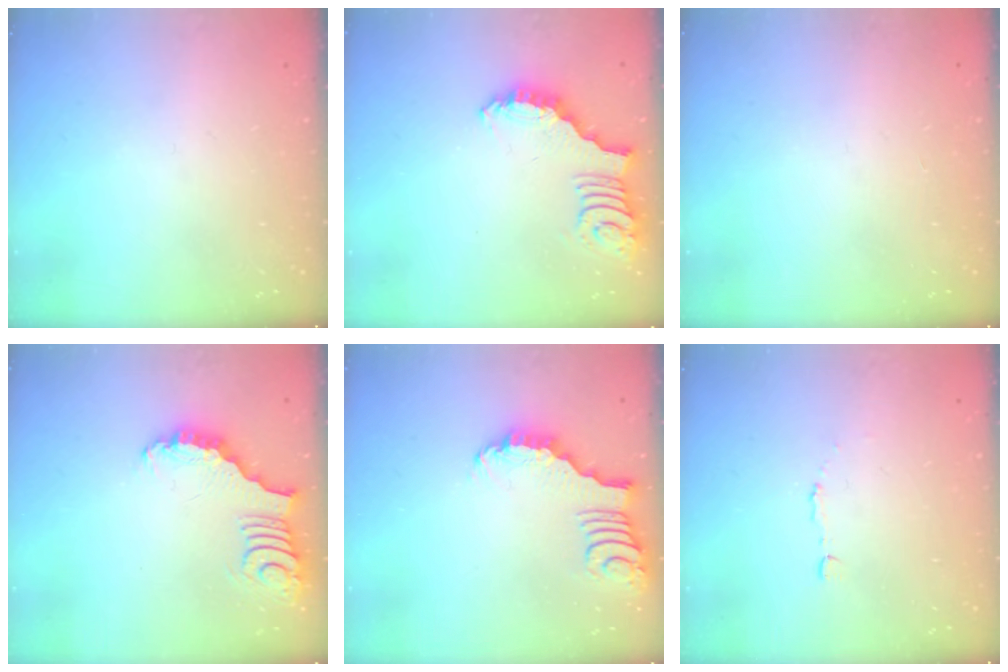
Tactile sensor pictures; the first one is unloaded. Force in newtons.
{"total": 2.7, "press": 2.7, "slide": 0.5}
{"total": 1.4, "press": 1.4, "slide": 0.1}
{"total": 3.5, "press": 3.4, "slide": 0.5}
{"total": 2.6, "press": 2.6, "slide": 0.3}
{"total": 2.2, "press": 2.2, "slide": 0.1}